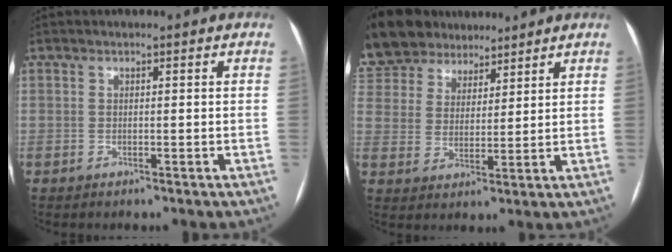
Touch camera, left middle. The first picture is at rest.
{"total": 17.0, "force": [13.5, 8.7, 5.6], "torque": [-0.145, 0.050, 0.246]}